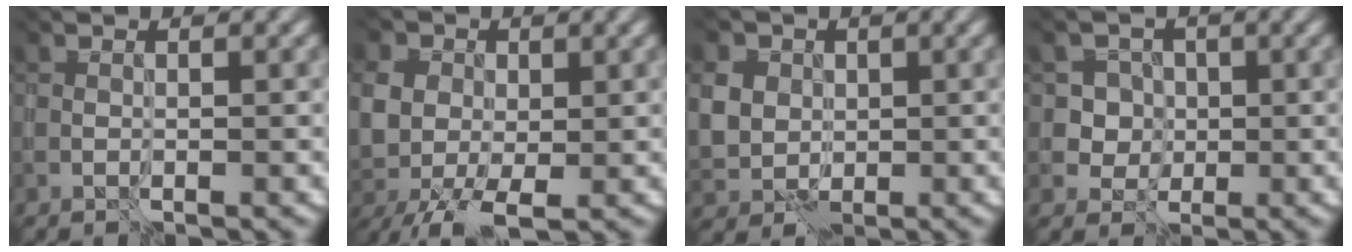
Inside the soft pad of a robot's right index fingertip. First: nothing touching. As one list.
[{"total": 6.8, "force": [-0.8, 4.9, 4.6], "torque": [-0.121, -0.001, -0.020]}, {"total": 5.4, "force": [1.9, 4.7, 1.9], "torque": [-0.054, 0.023, 0.025]}, {"total": 3.5, "force": [1.3, 3.2, 0.2], "torque": [0.016, 0.016, 0.010]}]